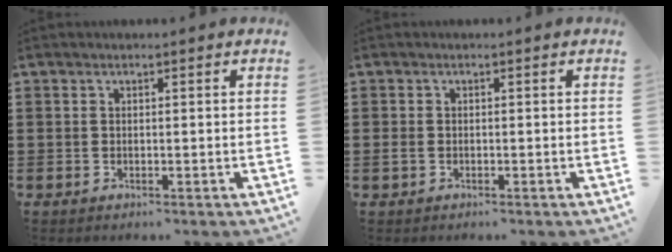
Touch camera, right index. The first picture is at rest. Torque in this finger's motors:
{"motor_torque": [1.05, 1.08, 0.12, 0.03]}